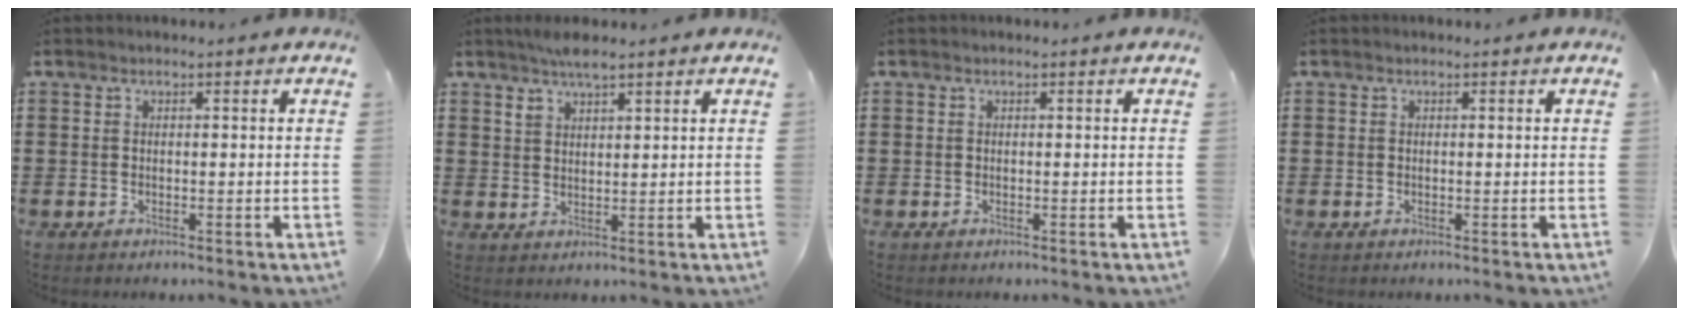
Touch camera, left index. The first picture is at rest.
{"total": 3.2, "force": [2.7, 0.9, 1.6], "torque": [-0.035, 0.003, 0.049]}
{"total": 0.0}
{"total": 0.0}